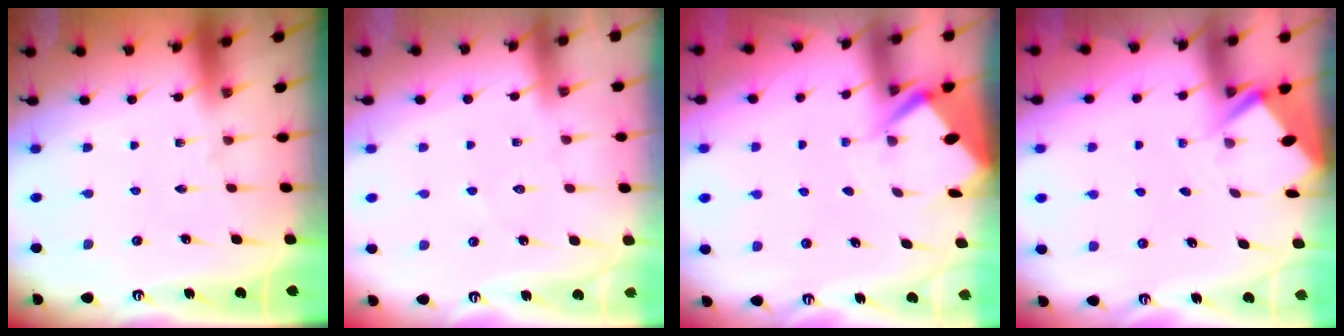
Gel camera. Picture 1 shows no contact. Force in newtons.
{"total": 4.0, "press": 4.0, "slide": 0.5}
{"total": 4.6, "press": 4.6, "slide": 0.4}
{"total": 2.8, "press": 2.8, "slide": 0.3}